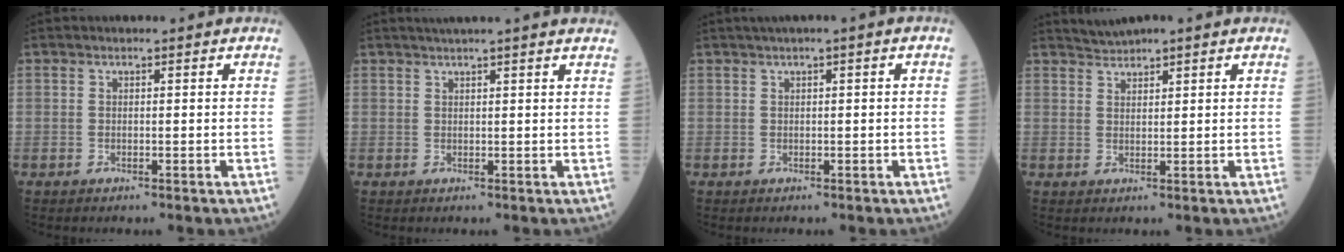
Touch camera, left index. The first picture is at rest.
{"total": 6.4, "force": [5.5, -0.7, 3.2], "torque": [-0.042, 0.027, 0.062]}
{"total": 1.6, "force": [0.5, 0.0, 1.6], "torque": [-0.028, 0.008, 0.010]}
{"total": 2.0, "force": [1.9, -0.2, 0.4], "torque": [-0.012, 0.018, 0.041]}